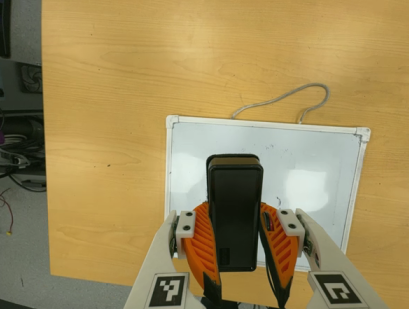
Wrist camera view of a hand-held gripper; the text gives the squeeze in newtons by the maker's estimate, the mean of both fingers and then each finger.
{"total": 10.0, "left": 8.3, "right": 11.7}